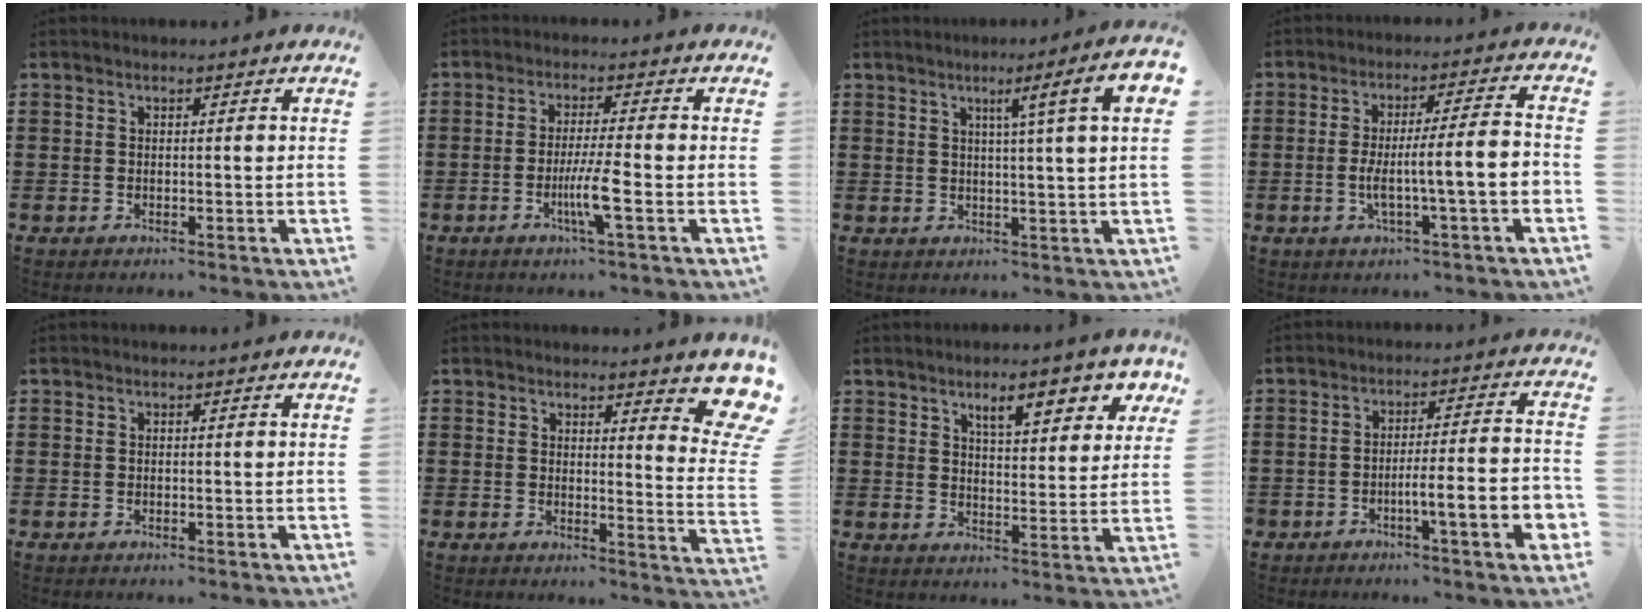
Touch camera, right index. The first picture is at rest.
{"total": 5.8, "force": [-2.0, -0.2, 5.5], "torque": [-0.106, -0.018, -0.039]}
{"total": 7.1, "force": [2.2, -0.3, 6.7], "torque": [-0.116, -0.010, 0.027]}
{"total": 8.6, "force": [-1.8, 0.7, 8.4], "torque": [-0.151, -0.002, -0.038]}
{"total": 0.0}
{"total": 5.4, "force": [4.4, 1.1, 3.0], "torque": [-0.045, -0.020, 0.075]}
{"total": 7.2, "force": [4.8, 2.0, 5.0], "torque": [-0.079, -0.011, 0.075]}
{"total": 7.3, "force": [-3.2, 1.0, 6.5], "torque": [-0.096, -0.008, -0.058]}